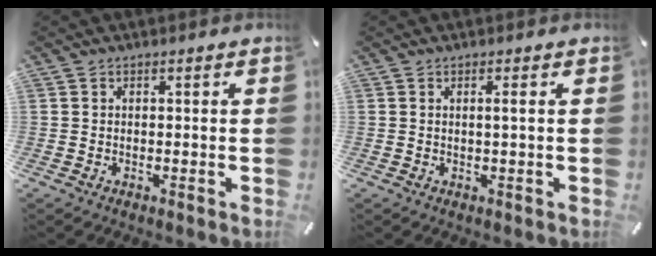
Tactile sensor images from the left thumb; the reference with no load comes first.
{"total": 1.5, "force": [0.4, -0.1, 1.5], "torque": [-0.029, -0.001, 0.004]}